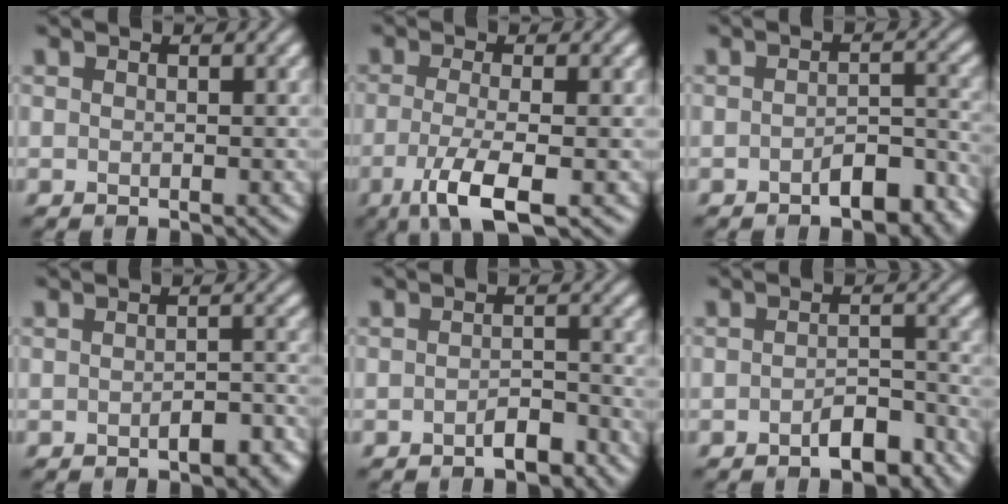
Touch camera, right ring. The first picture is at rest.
{"total": 5.1, "force": [-2.0, 1.3, 4.6], "torque": [-0.086, -0.008, -0.044]}
{"total": 4.1, "force": [-2.5, 1.8, 2.8], "torque": [-0.038, 0.006, -0.036]}
{"total": 2.7, "force": [-1.4, 1.1, 2.0], "torque": [-0.028, 0.003, -0.018]}
{"total": 2.2, "force": [-1.5, 0.8, 1.3], "torque": [-0.017, 0.006, -0.026]}
{"total": 3.4, "force": [-2.2, 1.5, 2.2], "torque": [-0.032, 0.007, -0.034]}